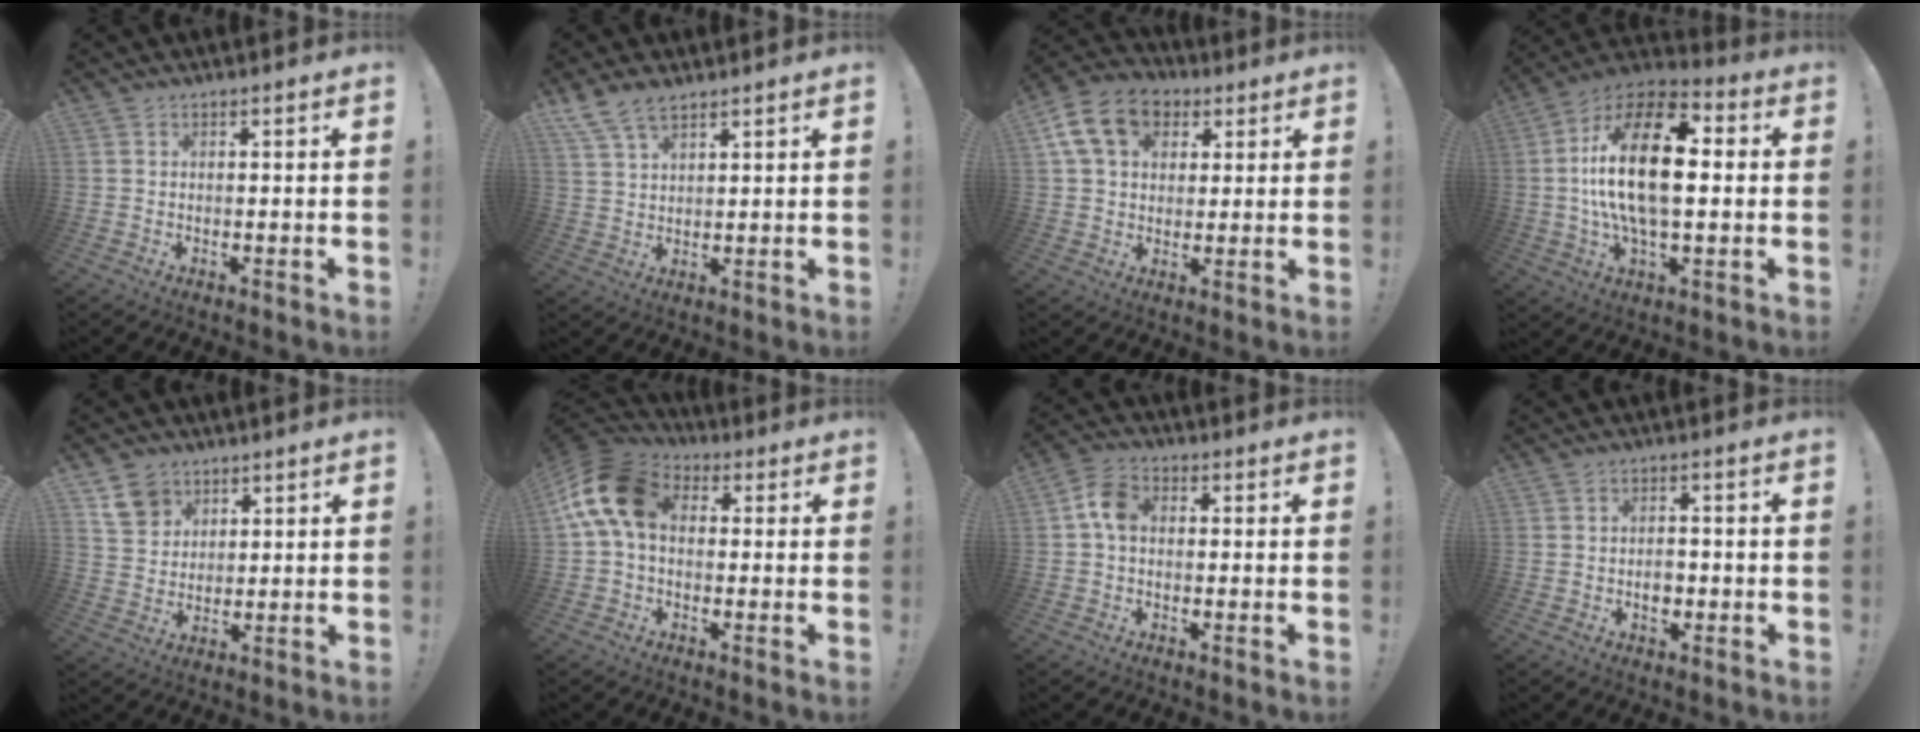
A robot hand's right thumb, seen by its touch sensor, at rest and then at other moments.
{"total": 7.2, "force": [5.5, 3.2, 3.4], "torque": [-0.078, -0.020, 0.109]}
{"total": 15.3, "force": [5.8, 11.3, 8.6], "torque": [-0.141, -0.013, 0.111]}
{"total": 23.1, "force": [1.6, 10.9, 20.3], "torque": [-0.368, 0.011, 0.019]}
{"total": 8.2, "force": [5.0, 6.1, 2.2], "torque": [-0.027, -0.027, 0.099]}
{"total": 15.0, "force": [2.3, 10.0, 11.0], "torque": [-0.220, 0.018, 0.045]}
{"total": 7.0, "force": [0.1, 4.8, 5.1], "torque": [-0.098, 0.016, 0.005]}
{"total": 3.9, "force": [-1.2, 2.9, 2.4], "torque": [-0.023, 0.002, -0.023]}